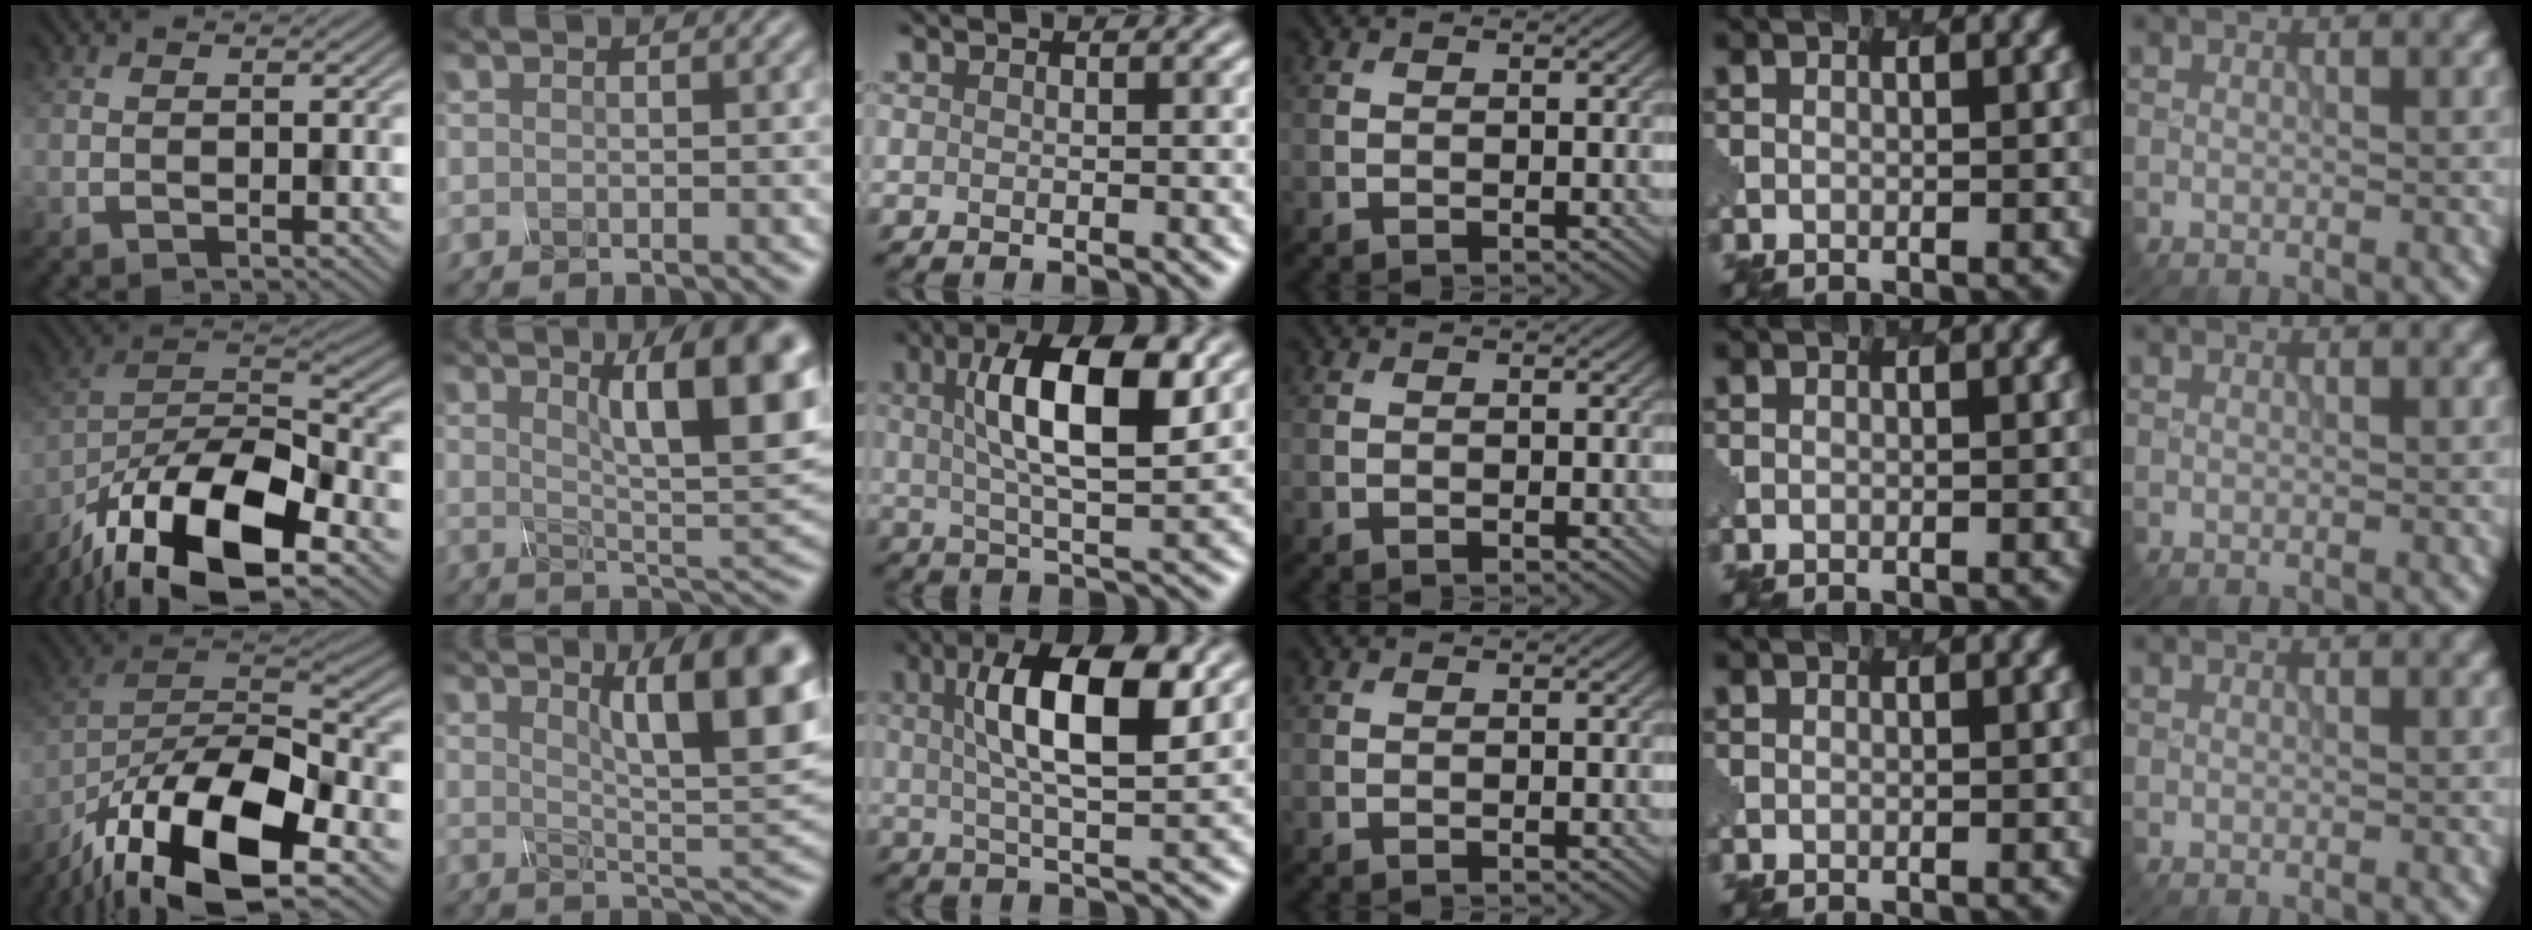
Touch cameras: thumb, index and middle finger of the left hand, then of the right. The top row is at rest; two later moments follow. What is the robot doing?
{"motion": "twist", "object": "rubiks cube"}